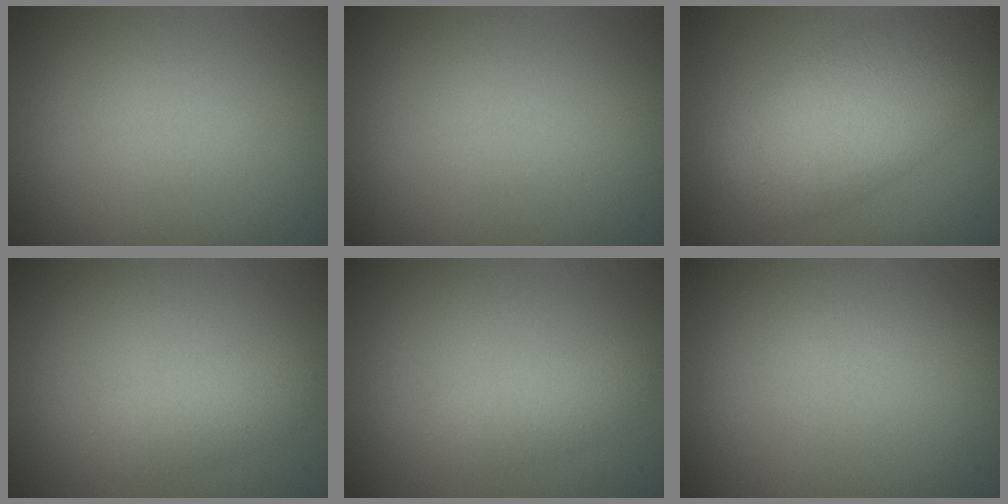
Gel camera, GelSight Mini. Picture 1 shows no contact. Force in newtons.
{"total": 0.0}
{"total": 7.9, "press": 7.9, "slide": 0.2}
{"total": 2.2, "press": 2.2, "slide": 0.1}
{"total": 2.0, "press": 2.0, "slide": 0.1}
{"total": 0.0}